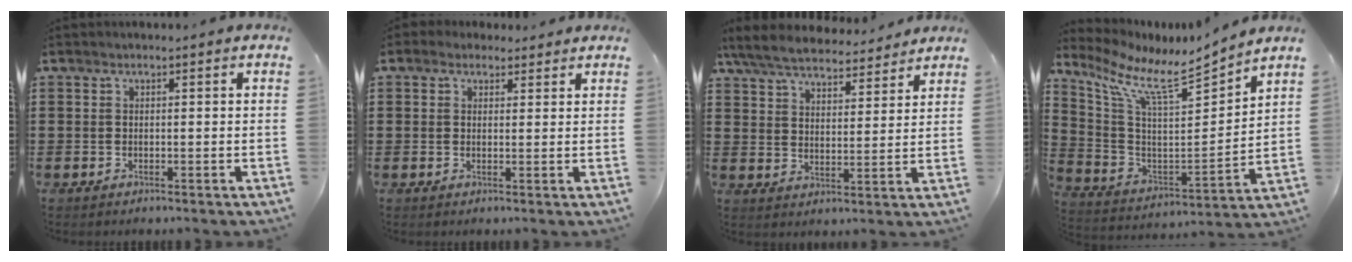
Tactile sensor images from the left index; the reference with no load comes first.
{"total": 2.1, "force": [1.7, 1.2, 0.4], "torque": [-0.006, 0.003, 0.029]}
{"total": 6.3, "force": [5.9, 1.0, 1.9], "torque": [-0.063, -0.029, 0.103]}
{"total": 8.9, "force": [7.1, 1.6, 5.1], "torque": [-0.130, -0.054, 0.115]}